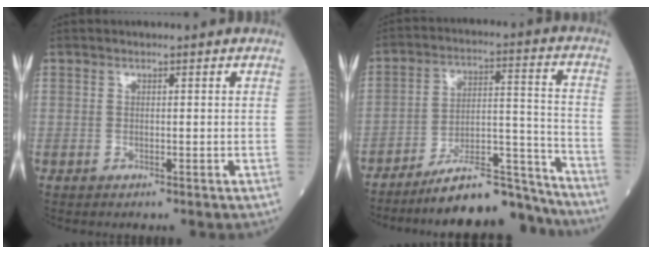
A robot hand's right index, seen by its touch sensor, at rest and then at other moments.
{"total": 14.1, "force": [-13.5, 1.2, 4.1], "torque": [-0.051, 0.043, -0.224]}